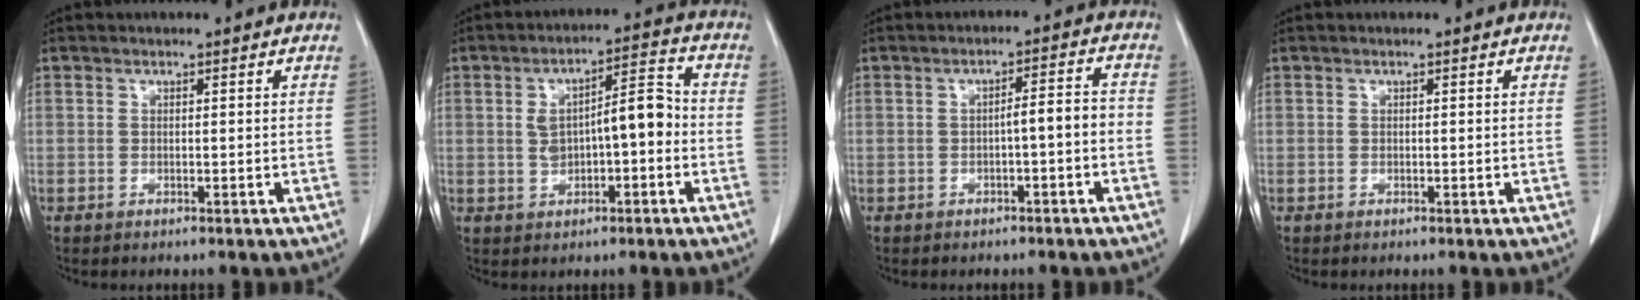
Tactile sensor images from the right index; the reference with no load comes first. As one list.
[{"total": 8.3, "force": [-0.5, 2.9, 7.8], "torque": [-0.132, 0.030, -0.003]}, {"total": 3.9, "force": [-1.2, 0.5, 3.6], "torque": [-0.050, 0.018, -0.016]}, {"total": 0.0}]